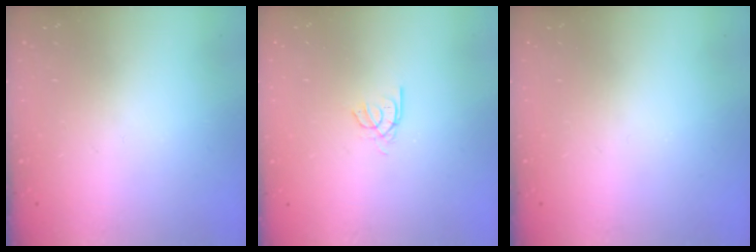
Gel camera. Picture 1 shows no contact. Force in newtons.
{"total": 2.3, "press": 2.3, "slide": 0.2}
{"total": 0.0}